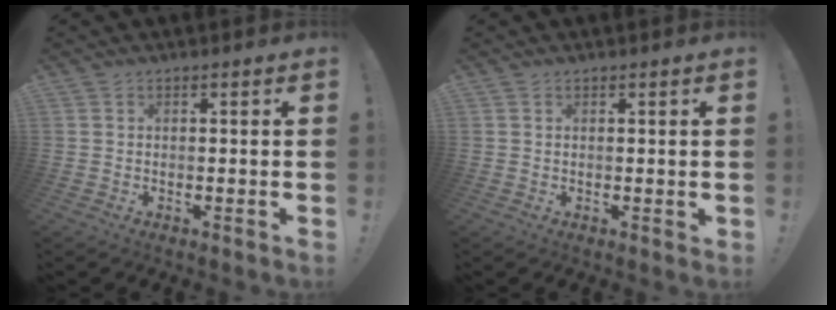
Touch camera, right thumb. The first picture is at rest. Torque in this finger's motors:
{"motor_torque": [0.01, -0.08, 0.11, -0.17, 0.04]}